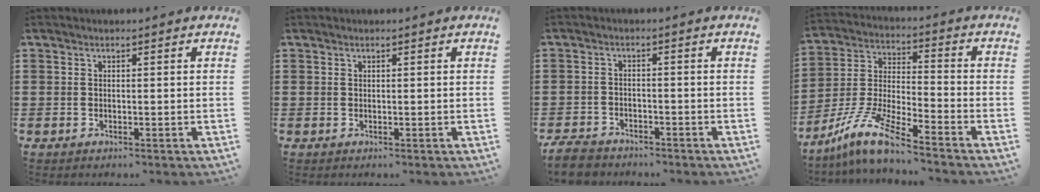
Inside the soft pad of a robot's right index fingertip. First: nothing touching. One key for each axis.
{"total": 0.0}
{"total": 3.4, "fx": -3.2, "fy": 0.9, "fz": 0.8, "tx": -0.030, "ty": 0.000, "tz": -0.070}
{"total": 9.6, "fx": -8.0, "fy": 0.7, "fz": 5.3, "tx": -0.135, "ty": -0.002, "tz": -0.167}